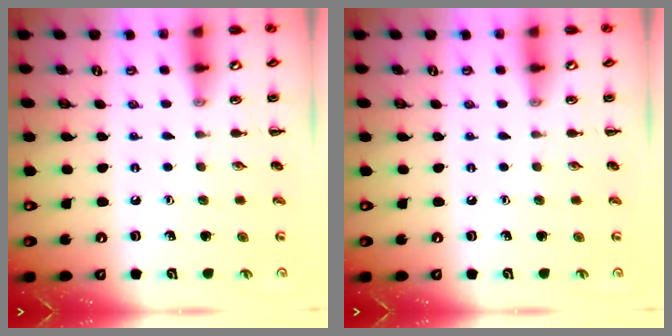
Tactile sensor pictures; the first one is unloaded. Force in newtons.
{"total": 0.0}